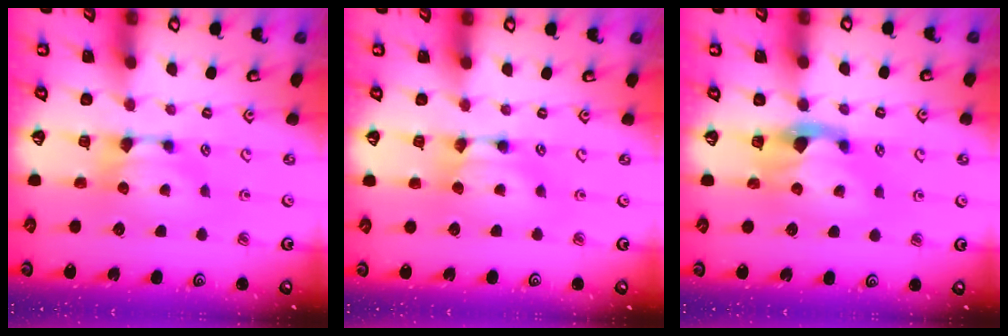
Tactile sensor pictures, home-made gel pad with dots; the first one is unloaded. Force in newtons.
{"total": 1.6, "press": 1.6, "slide": 0.2}
{"total": 2.3, "press": 1.9, "slide": 1.3}